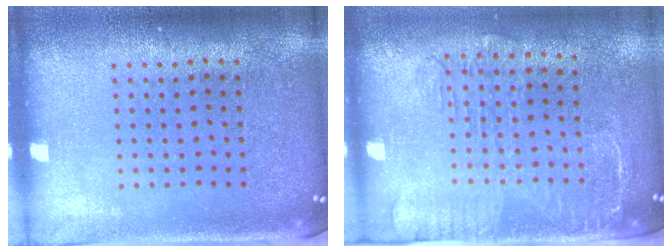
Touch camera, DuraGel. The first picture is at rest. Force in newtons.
{"total": 1.8, "press": 1.5, "slide": 0.9}